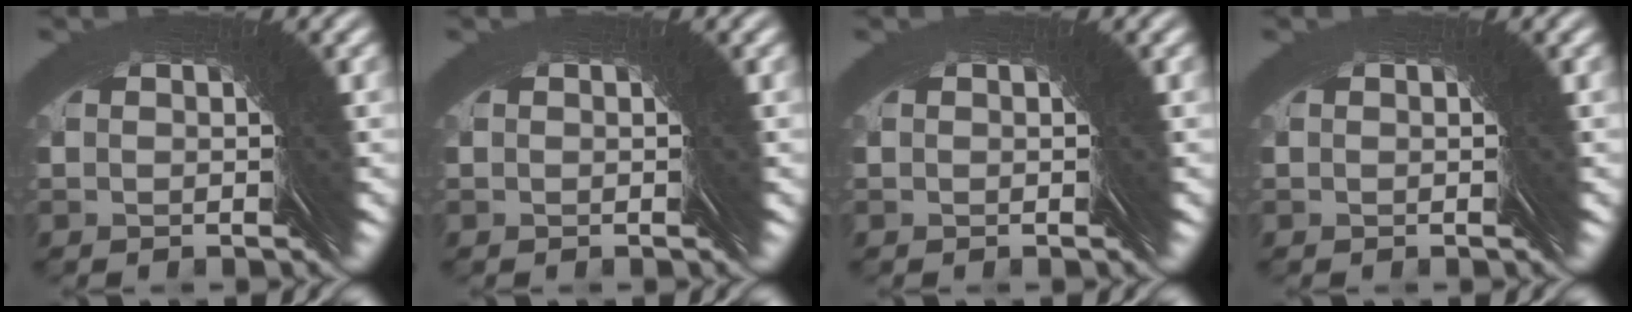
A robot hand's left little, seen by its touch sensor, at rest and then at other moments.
{"total": 0.0}
{"total": 0.0}
{"total": 0.0}